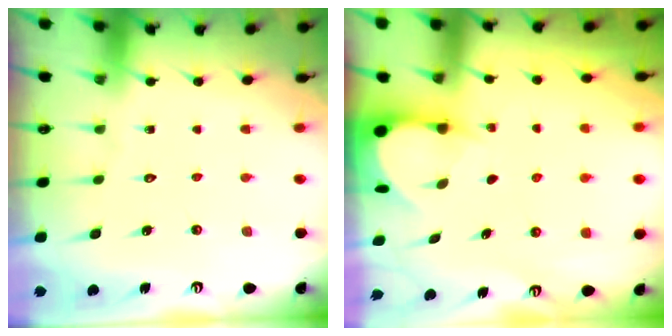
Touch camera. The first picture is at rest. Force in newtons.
{"total": 3.3, "press": 3.3, "slide": 0.4}